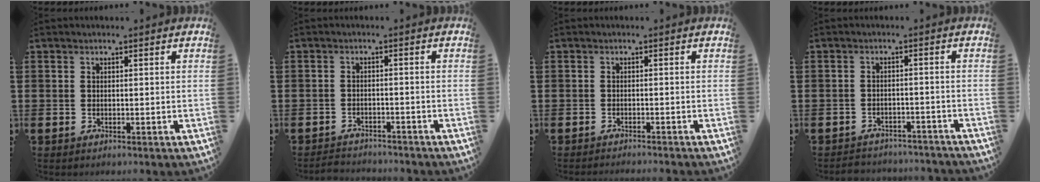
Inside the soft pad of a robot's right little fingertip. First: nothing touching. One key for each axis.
{"total": 2.0, "fx": -2.0, "fy": 0.1, "fz": -0.3, "tx": -0.002, "ty": 0.003, "tz": -0.046}
{"total": 0.9, "fx": -0.9, "fy": -0.2, "fz": -0.1, "tx": 0.002, "ty": 0.001, "tz": -0.019}
{"total": 2.3, "fx": -2.2, "fy": 0.2, "fz": -0.3, "tx": -0.003, "ty": 0.003, "tz": -0.050}